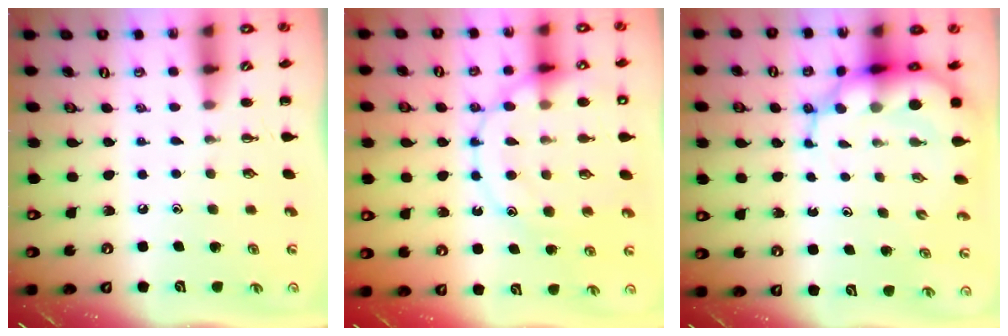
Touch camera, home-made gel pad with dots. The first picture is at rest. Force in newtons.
{"total": 17.1, "press": 17.0, "slide": 2.2}
{"total": 9.3, "press": 8.9, "slide": 2.8}